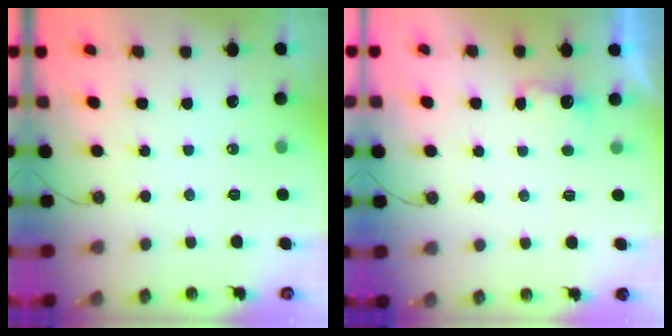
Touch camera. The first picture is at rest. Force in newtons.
{"total": 2.4, "press": 2.3, "slide": 0.8}